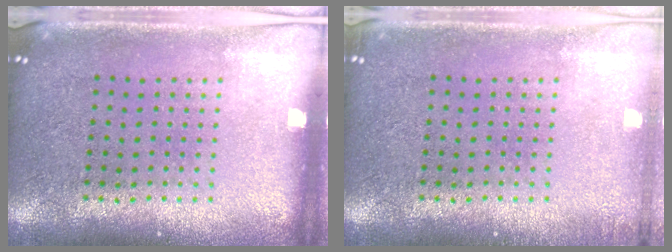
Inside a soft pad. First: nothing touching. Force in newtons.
{"total": 0.9, "press": 0.8, "slide": 0.3}